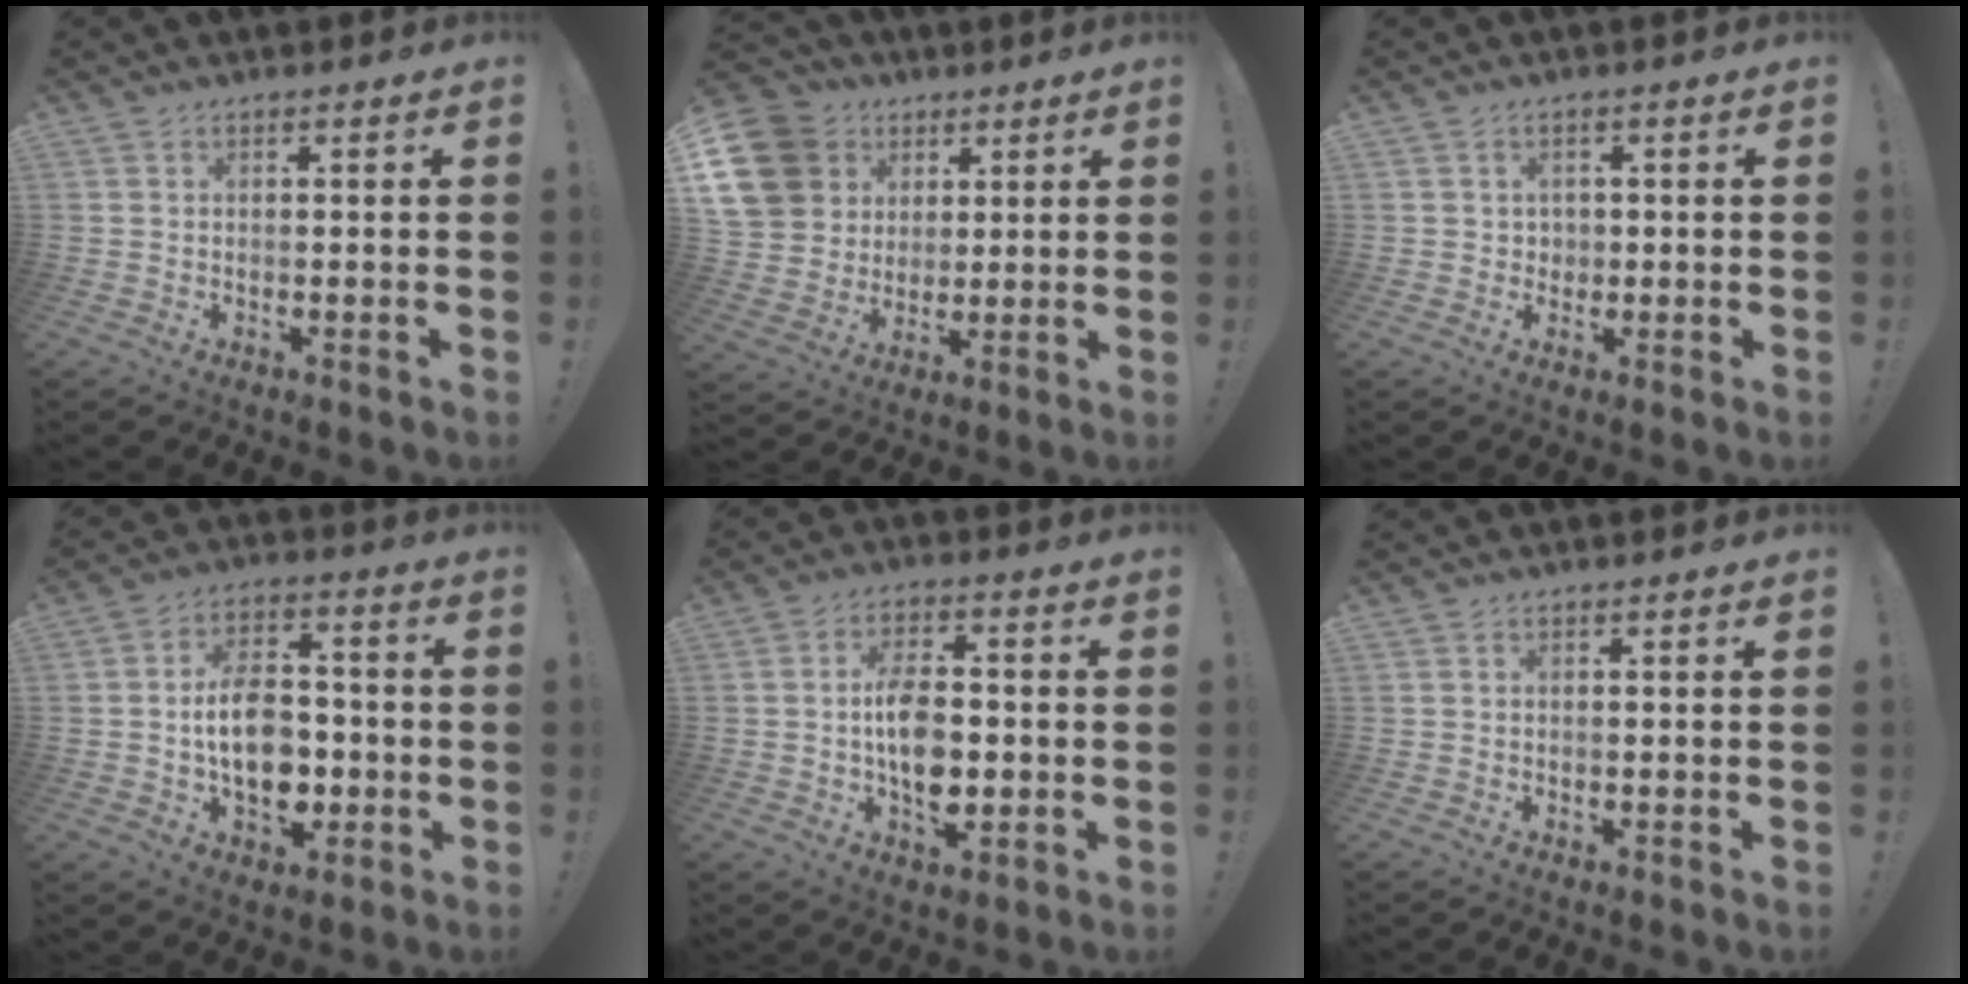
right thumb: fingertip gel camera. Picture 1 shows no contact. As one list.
[{"total": 17.2, "force": [5.8, 14.4, 7.5], "torque": [-0.117, -0.018, 0.125]}, {"total": 2.6, "force": [0.6, 2.5, 0.5], "torque": [-0.005, -0.003, 0.009]}, {"total": 14.3, "force": [-2.1, 10.0, 10.0], "torque": [-0.166, 0.013, -0.036]}, {"total": 11.7, "force": [-1.5, 6.9, 9.4], "torque": [-0.157, 0.006, -0.023]}, {"total": 0.0}]